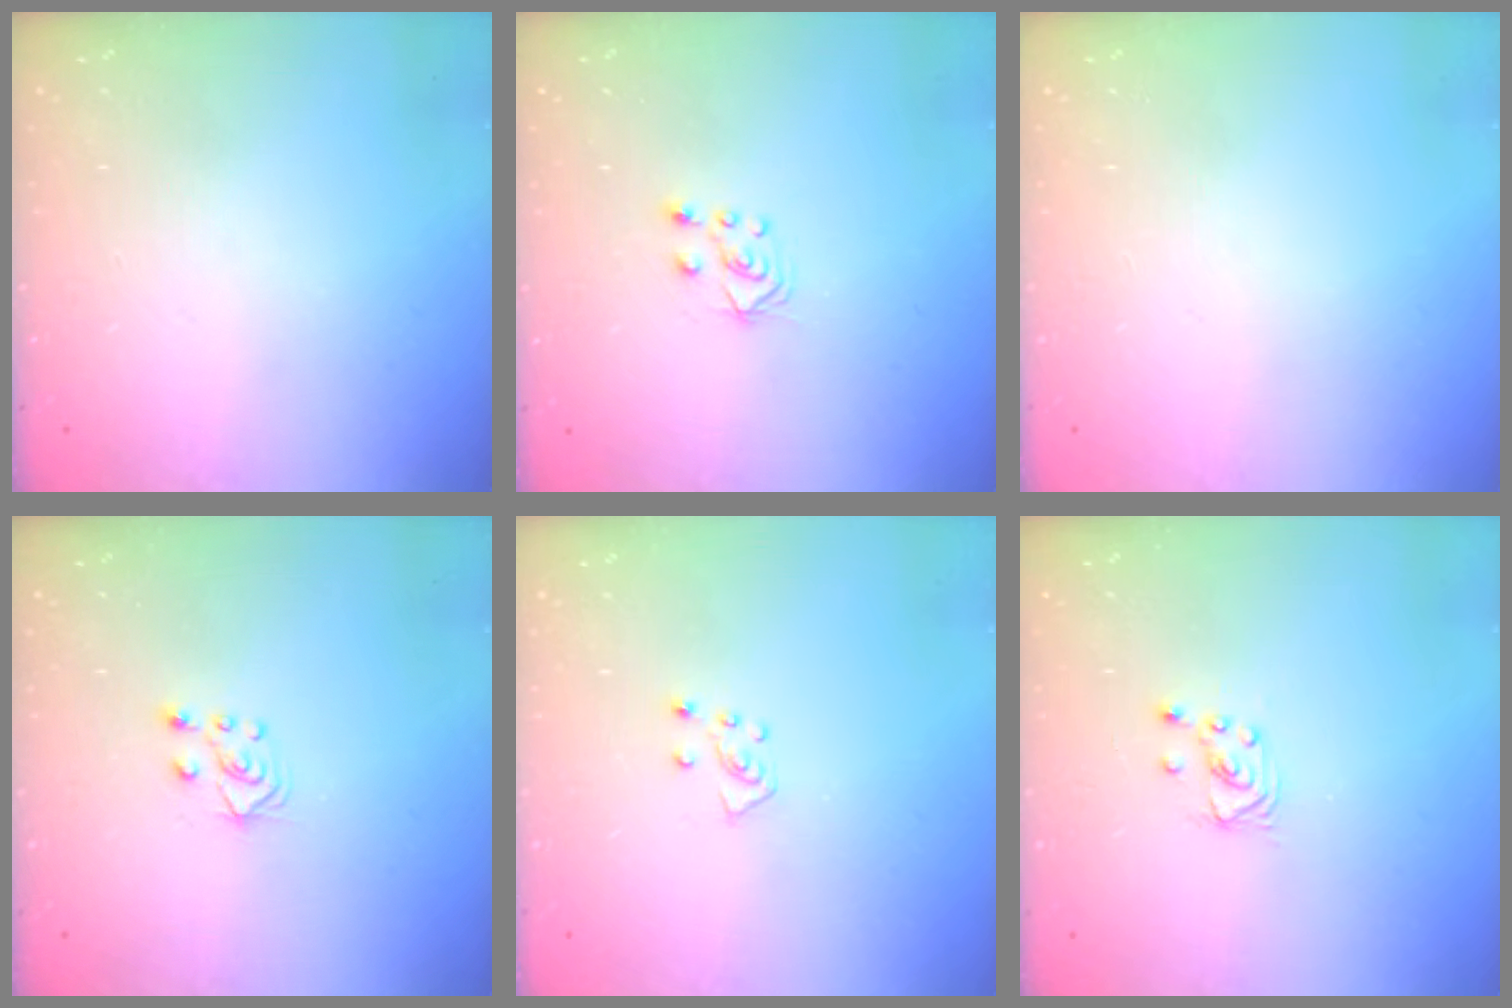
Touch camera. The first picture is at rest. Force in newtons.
{"total": 3.9, "press": 3.8, "slide": 0.7}
{"total": 0.0}
{"total": 4.1, "press": 4.1, "slide": 0.7}
{"total": 5.4, "press": 5.4, "slide": 0.6}
{"total": 1.6, "press": 1.6, "slide": 0.0}